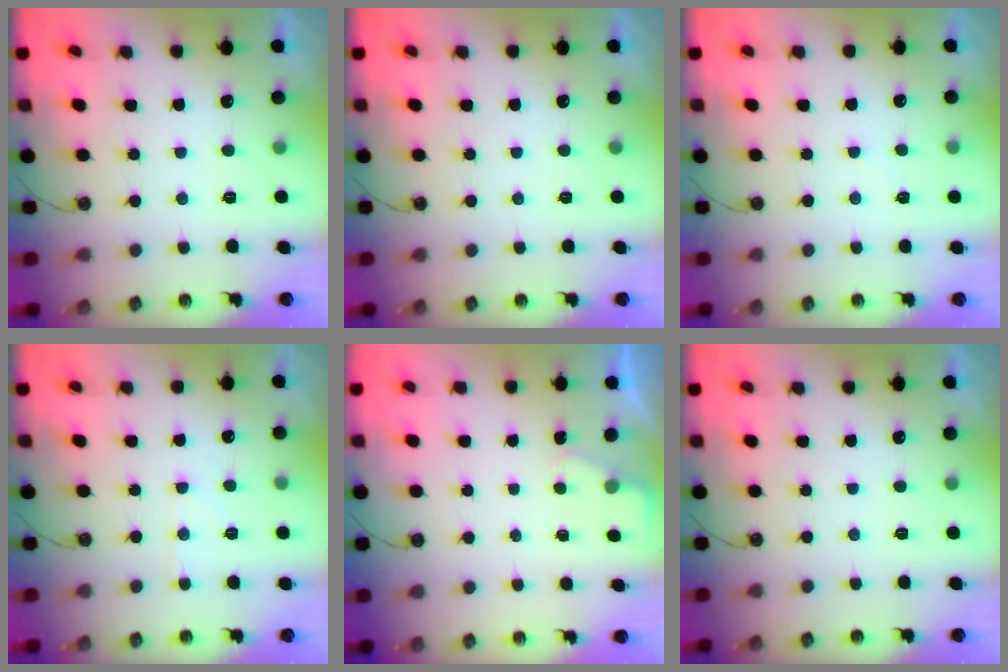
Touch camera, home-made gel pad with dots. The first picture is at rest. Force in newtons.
{"total": 0.0}
{"total": 3.5, "press": 3.5, "slide": 0.4}
{"total": 4.7, "press": 4.6, "slide": 0.8}
{"total": 1.8, "press": 1.8, "slide": 0.3}
{"total": 0.0}